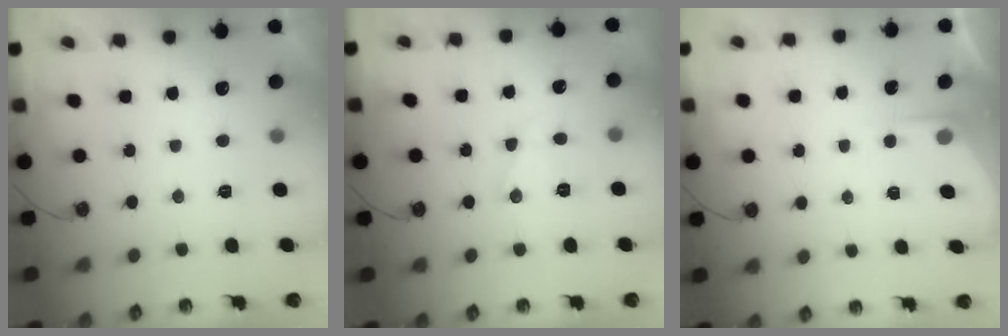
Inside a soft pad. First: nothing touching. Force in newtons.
{"total": 8.9, "press": 8.9, "slide": 0.4}
{"total": 3.0, "press": 2.9, "slide": 0.4}